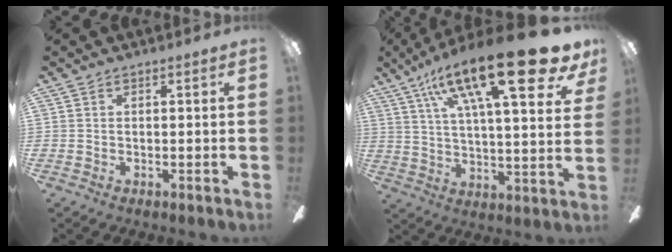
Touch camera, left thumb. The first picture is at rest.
{"total": 26.2, "force": [15.1, 7.0, 20.3], "torque": [-0.324, -0.081, 0.237]}